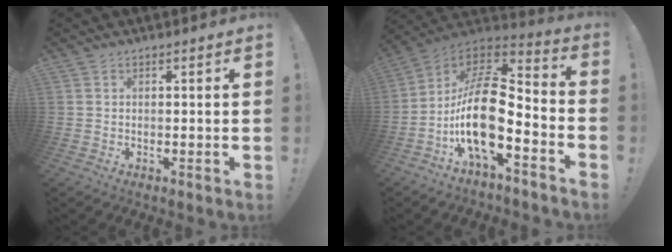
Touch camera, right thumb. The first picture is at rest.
{"total": 19.4, "force": [-4.9, 8.0, 17.0], "torque": [-0.339, 0.017, -0.087]}